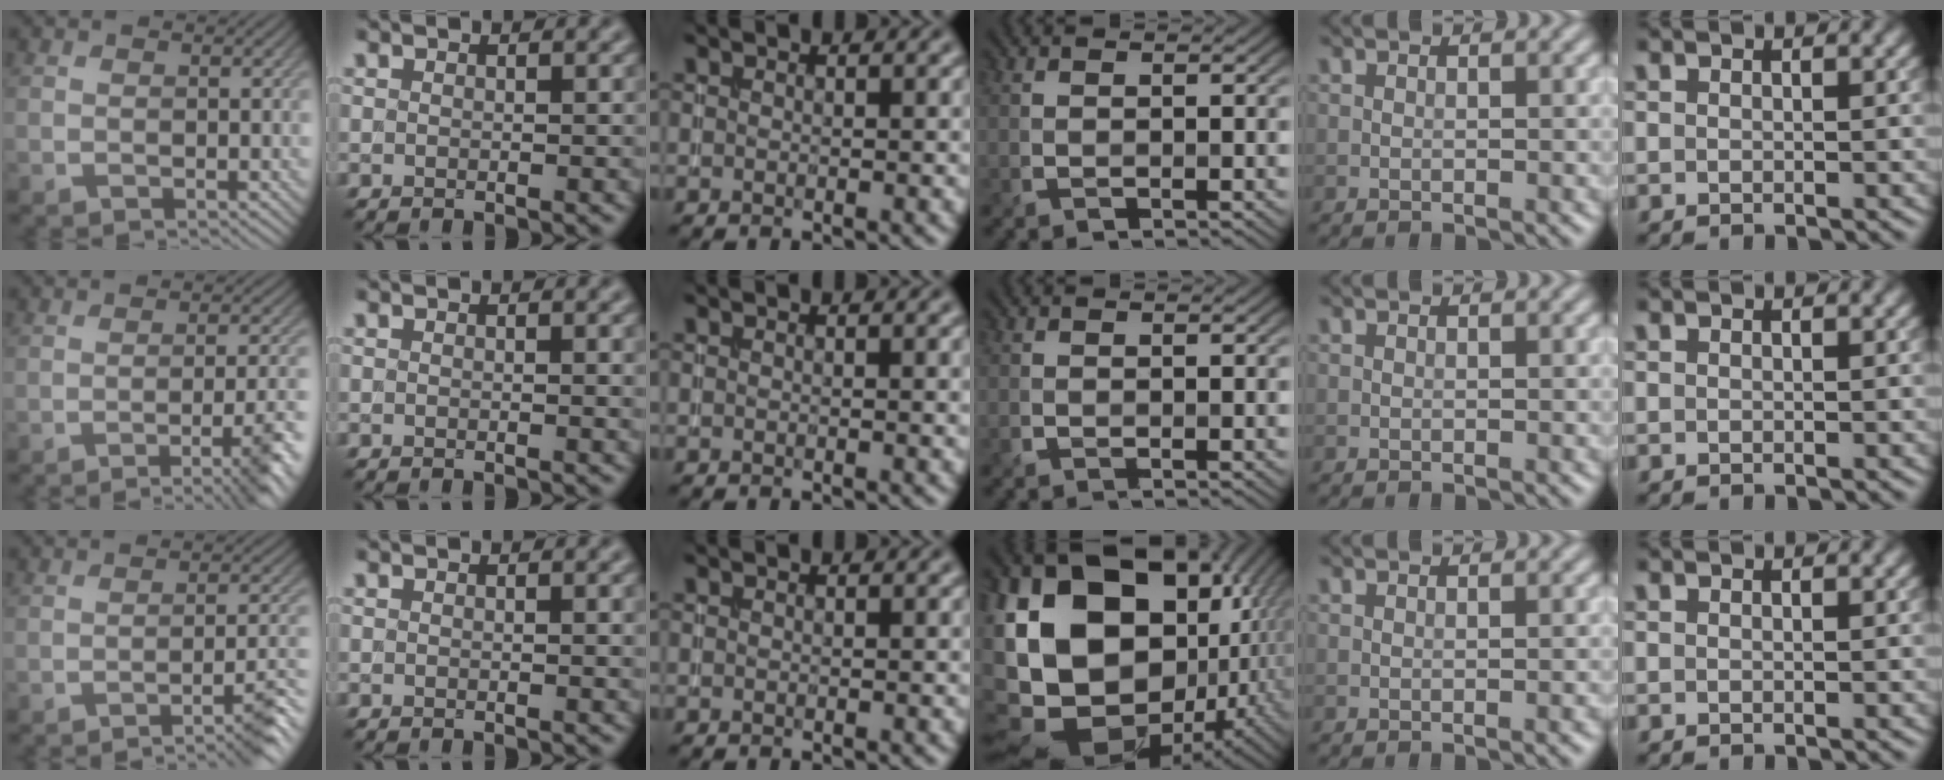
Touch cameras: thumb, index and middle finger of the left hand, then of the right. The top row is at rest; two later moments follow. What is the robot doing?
{"motion": "insert", "object": "backpack"}